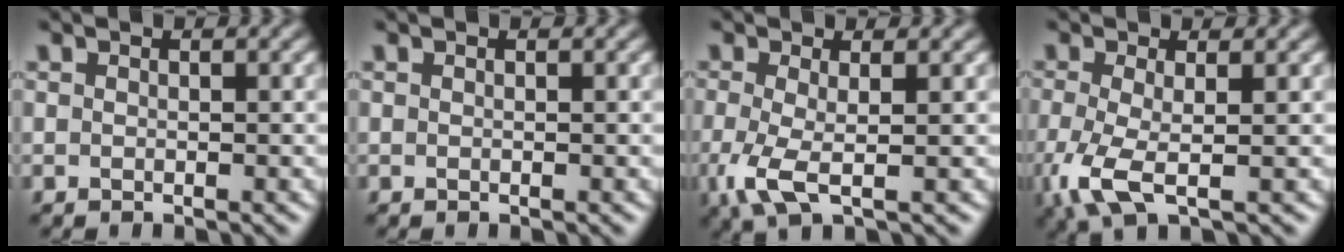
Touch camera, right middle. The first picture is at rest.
{"total": 0.0}
{"total": 3.6, "force": [-0.7, 1.0, 3.3], "torque": [-0.083, -0.011, -0.017]}
{"total": 4.3, "force": [-1.3, 1.4, 3.9], "torque": [-0.099, -0.012, -0.027]}